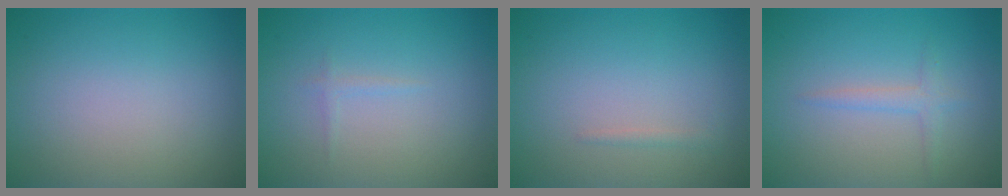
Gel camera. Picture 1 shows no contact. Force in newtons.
{"total": 0.6, "press": 0.6, "slide": 0.0}
{"total": 0.6, "press": 0.6, "slide": 0.0}
{"total": 1.4, "press": 1.4, "slide": 0.1}